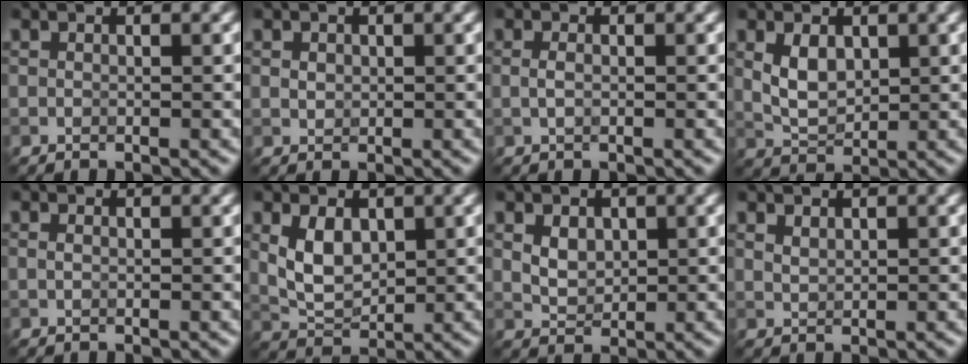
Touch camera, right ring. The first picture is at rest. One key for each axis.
{"total": 1.0, "fx": 0.3, "fy": 0.8, "fz": 0.4, "tx": -0.008, "ty": -0.001, "tz": 0.006}
{"total": 0.9, "fx": -0.1, "fy": 0.5, "fz": 0.8, "tx": -0.022, "ty": -0.001, "tz": -0.003}
{"total": 3.1, "fx": 0.8, "fy": 2.0, "fz": 2.3, "tx": -0.051, "ty": -0.002, "tz": 0.020}
{"total": 0.7, "fx": 0.2, "fy": 0.4, "fz": 0.5, "tx": -0.013, "ty": 0.002, "tz": 0.003}
{"total": 3.7, "fx": 1.0, "fy": 2.3, "fz": 2.7, "tx": -0.060, "ty": -0.003, "tz": 0.025}
{"total": 2.2, "fx": 0.7, "fy": 1.6, "fz": 1.4, "tx": -0.028, "ty": -0.003, "tz": 0.017}
{"total": 1.1, "fx": 0.8, "fy": 0.4, "fz": 0.5, "tx": -0.015, "ty": 0.000, "tz": 0.020}